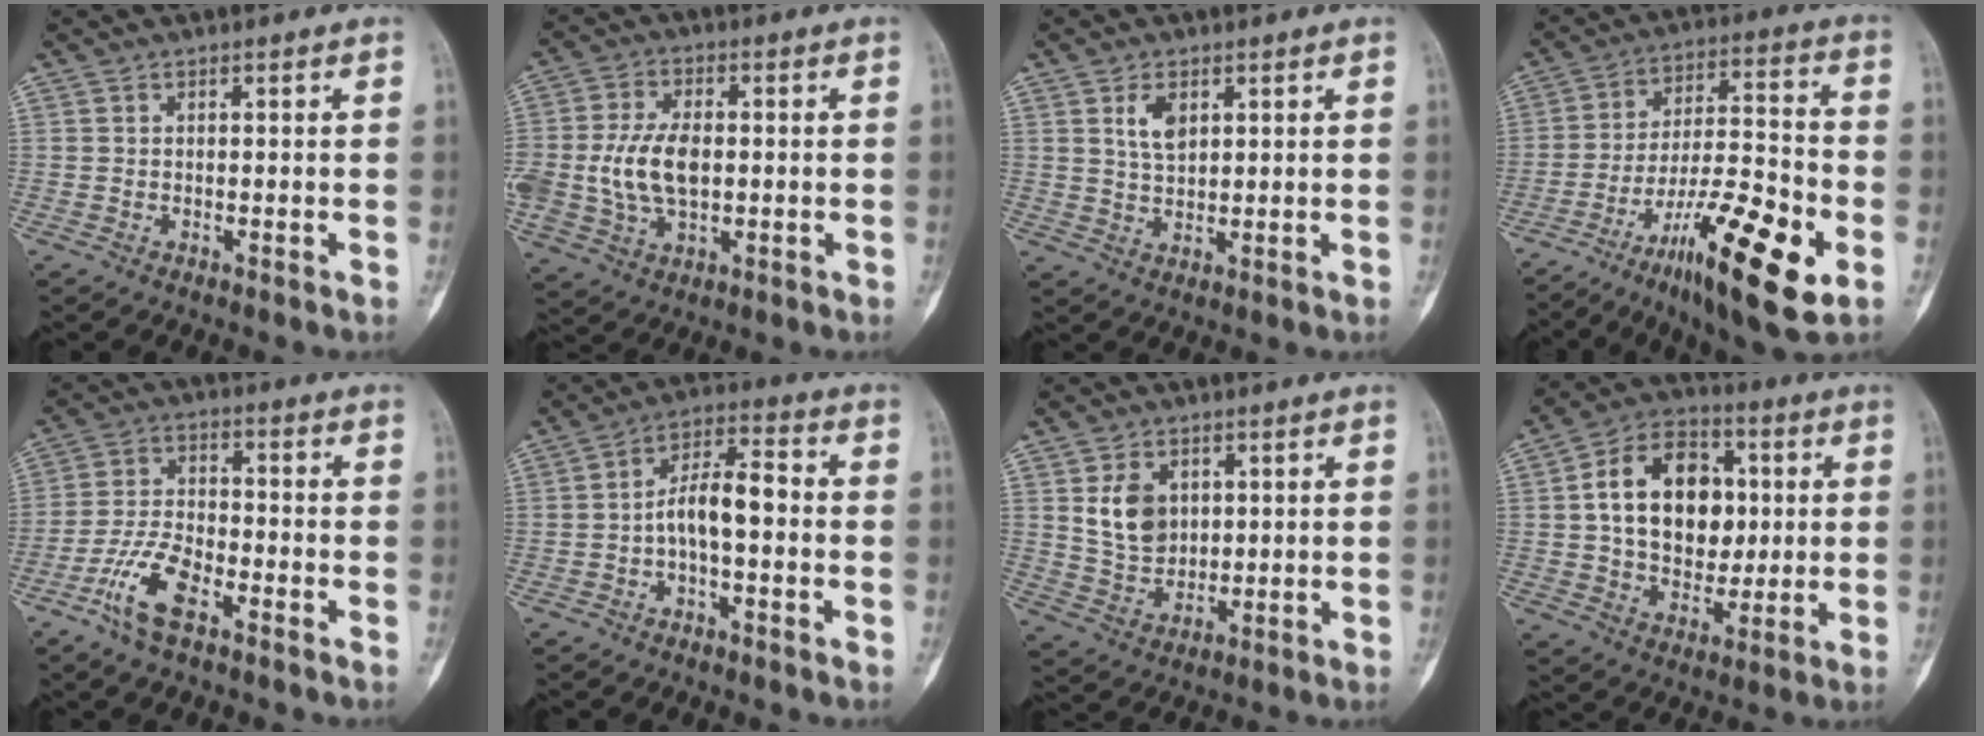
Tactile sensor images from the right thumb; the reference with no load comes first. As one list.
[{"total": 11.9, "force": [-0.2, 7.3, 9.3], "torque": [-0.184, 0.007, 0.003]}, {"total": 4.6, "force": [1.9, 2.6, 3.2], "torque": [-0.053, -0.009, 0.039]}, {"total": 21.1, "force": [-9.2, 5.3, 18.2], "torque": [-0.300, 0.043, -0.146]}, {"total": 9.4, "force": [-5.4, 3.7, 6.8], "torque": [-0.146, 0.024, -0.106]}, {"total": 8.6, "force": [-1.4, 3.8, 7.5], "torque": [-0.128, 0.042, -0.031]}, {"total": 8.1, "force": [2.4, 6.0, 4.8], "torque": [-0.061, -0.017, 0.053]}, {"total": 17.8, "force": [2.5, 12.6, 12.3], "torque": [-0.153, 0.011, 0.041]}]